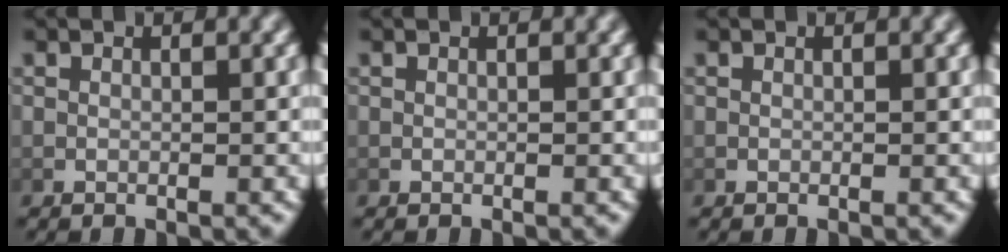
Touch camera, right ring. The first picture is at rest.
{"total": 0.0}
{"total": 0.0}